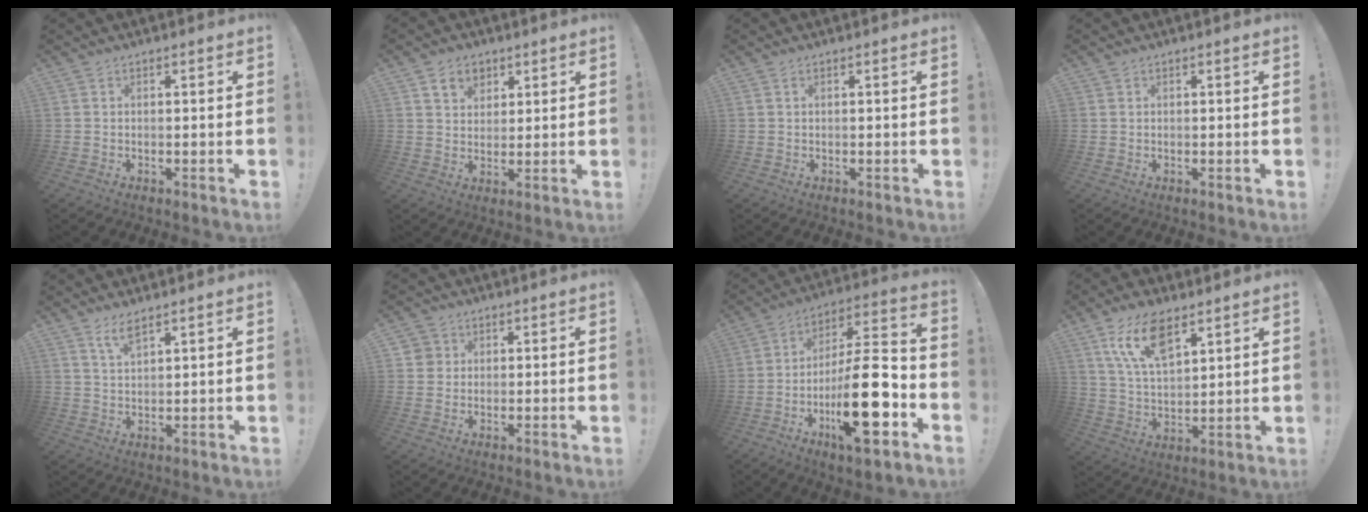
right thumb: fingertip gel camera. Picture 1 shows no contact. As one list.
[{"total": 7.4, "force": [4.4, 5.4, 2.6], "torque": [-0.032, -0.019, 0.083]}, {"total": 0.5, "force": [0.3, 0.2, 0.4], "torque": [0.001, -0.002, 0.005]}, {"total": 0.6, "force": [0.5, 0.4, 0.0], "torque": [0.008, -0.004, 0.008]}, {"total": 4.7, "force": [3.5, 0.9, 3.0], "torque": [-0.057, -0.014, 0.061]}, {"total": 3.3, "force": [0.9, 3.1, 0.5], "torque": [-0.006, 0.001, 0.017]}, {"total": 22.8, "force": [-7.8, 7.6, 20.1], "torque": [-0.333, 0.048, -0.119]}, {"total": 13.5, "force": [8.1, 5.9, 9.0], "torque": [-0.166, -0.025, 0.150]}]